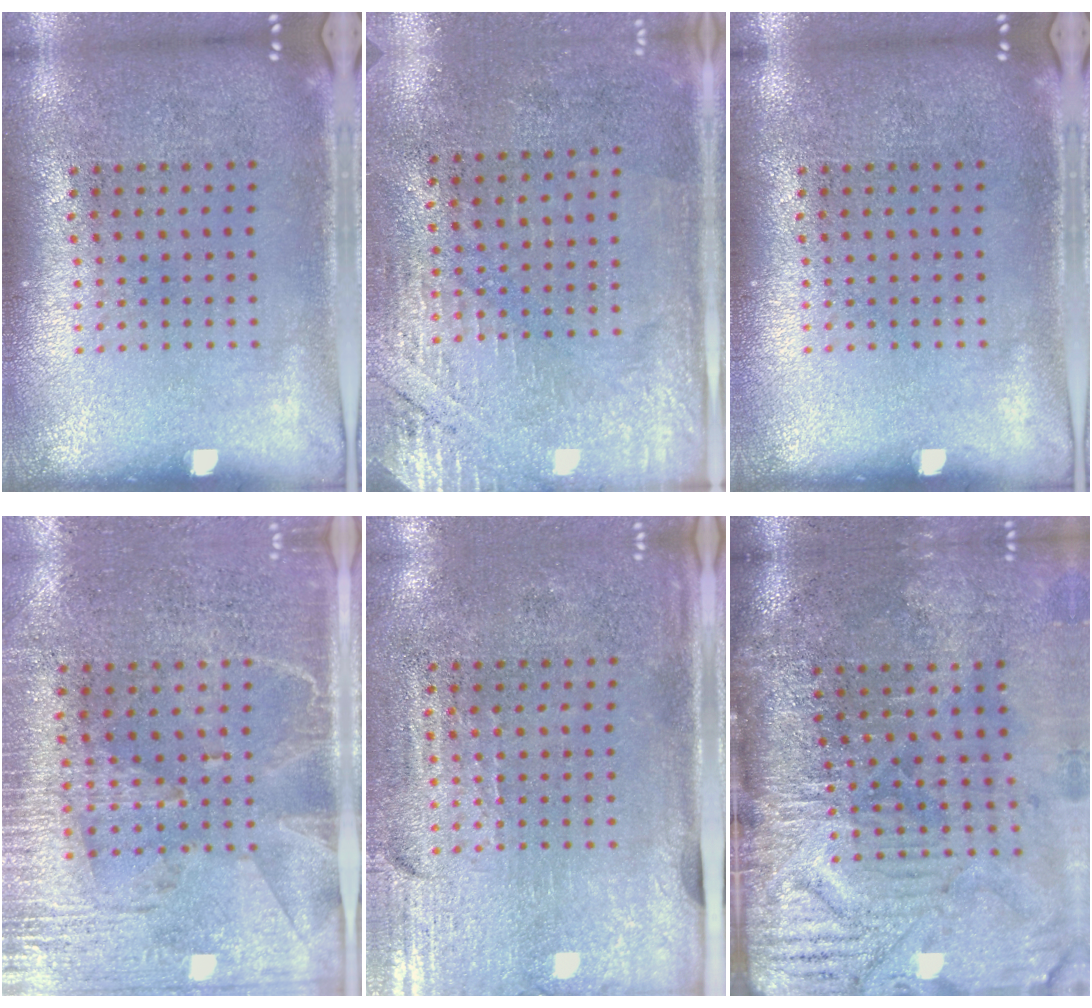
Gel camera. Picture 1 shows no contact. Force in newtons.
{"total": 2.8, "press": 2.5, "slide": 1.3}
{"total": 0.0}
{"total": 2.9, "press": 2.6, "slide": 1.4}
{"total": 3.1, "press": 2.6, "slide": 1.6}
{"total": 4.8, "press": 3.9, "slide": 2.7}